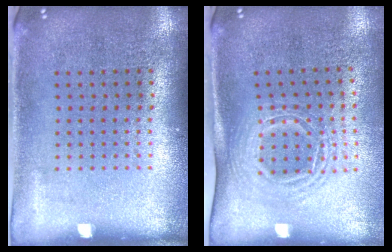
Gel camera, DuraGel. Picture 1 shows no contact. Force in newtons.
{"total": 1.6, "press": 1.2, "slide": 1.1}